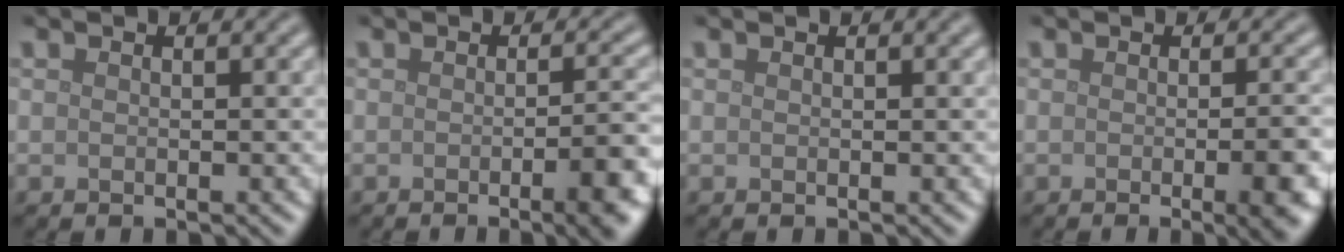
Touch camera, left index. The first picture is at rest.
{"total": 5.1, "force": [-1.8, 1.4, 4.5], "torque": [-0.050, -0.006, -0.022]}
{"total": 0.7, "force": [0.4, 0.2, 0.6], "torque": [-0.004, 0.005, 0.007]}
{"total": 5.0, "force": [-1.3, 1.5, 4.6], "torque": [-0.048, -0.009, -0.011]}